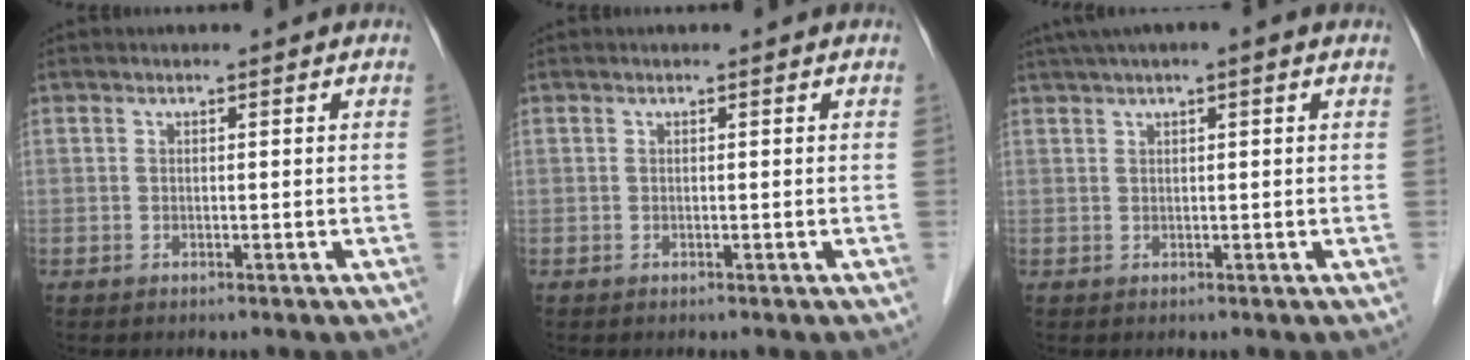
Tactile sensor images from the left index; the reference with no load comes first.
{"total": 0.0}
{"total": 5.2, "force": [3.4, 0.2, 3.9], "torque": [-0.070, 0.034, 0.055]}